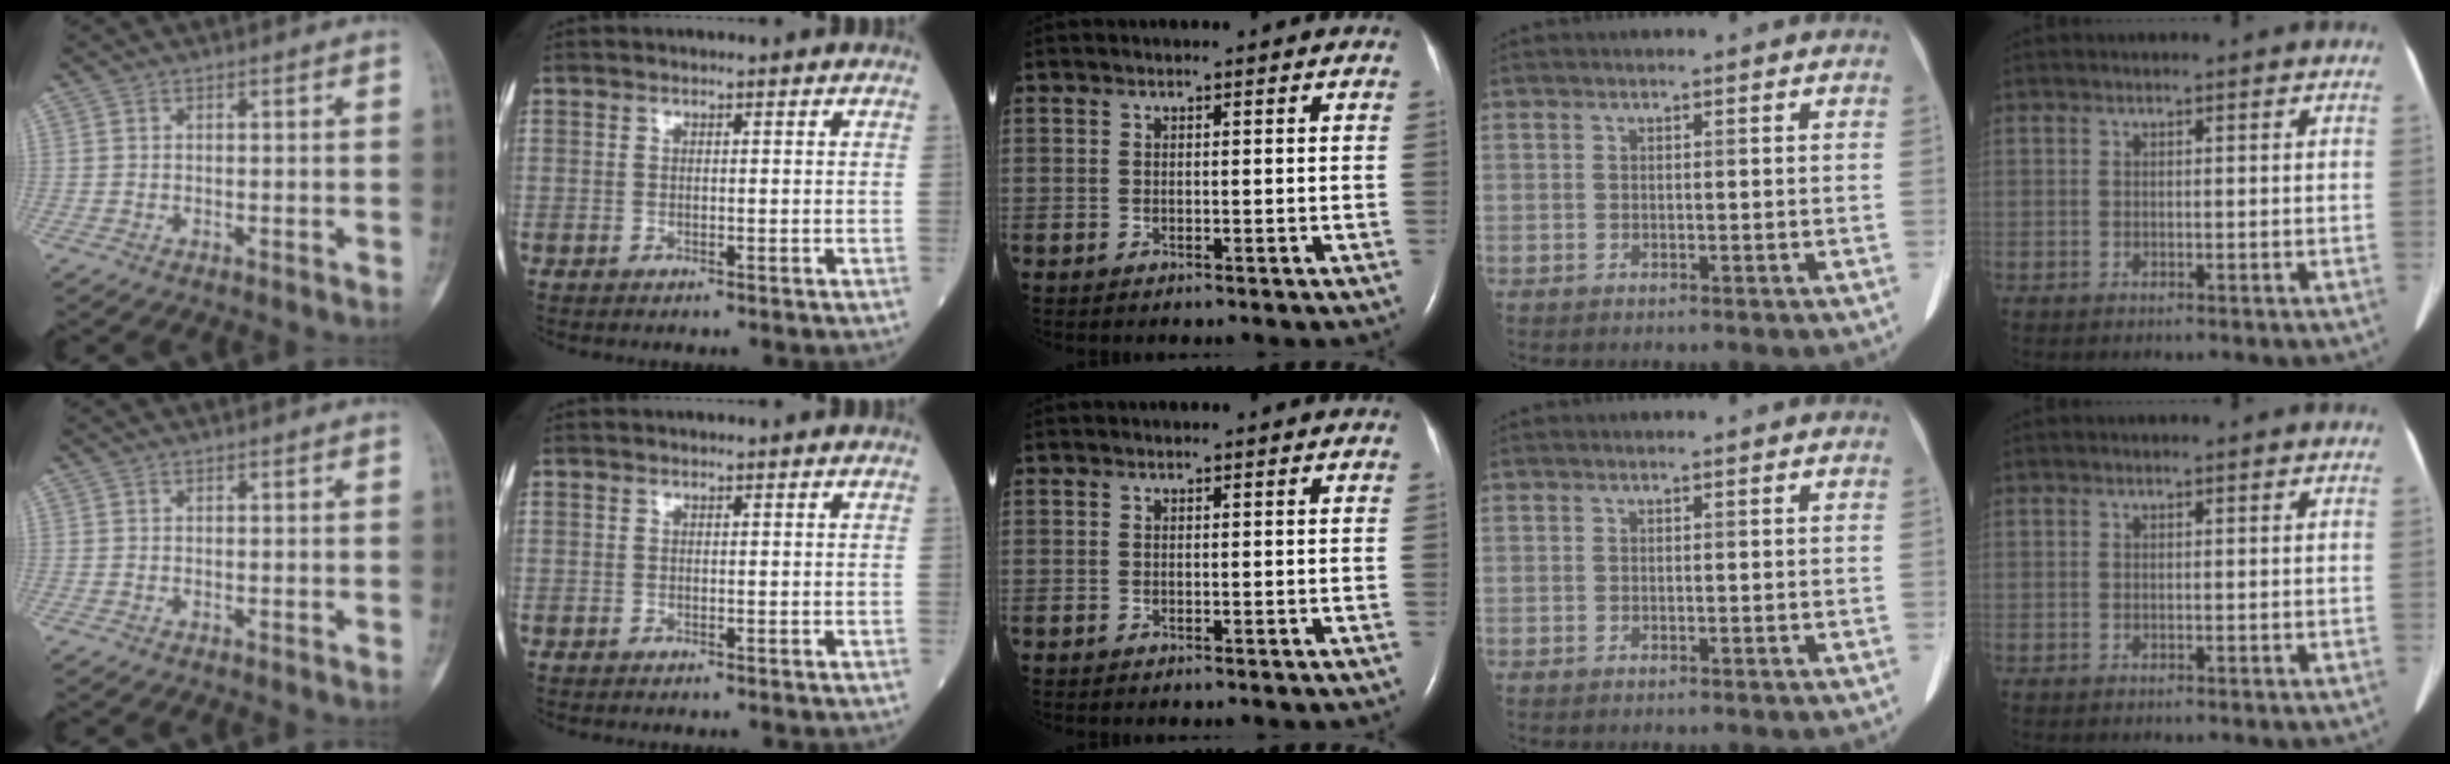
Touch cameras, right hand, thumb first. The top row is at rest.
{}